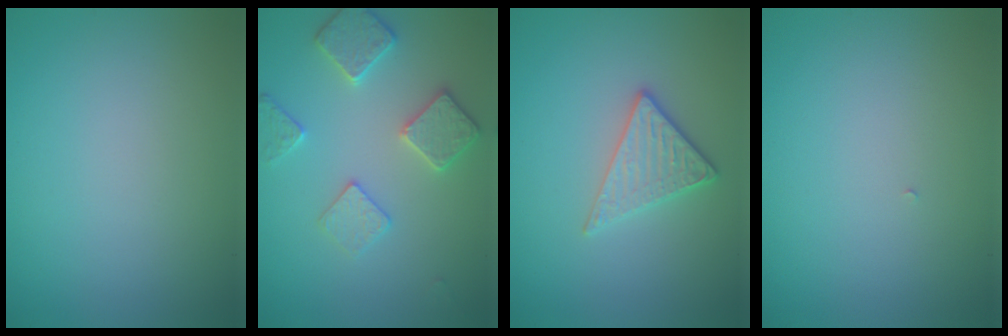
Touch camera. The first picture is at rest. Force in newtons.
{"total": 3.3, "press": 3.2, "slide": 0.6}
{"total": 2.9, "press": 2.6, "slide": 1.3}
{"total": 0.0}